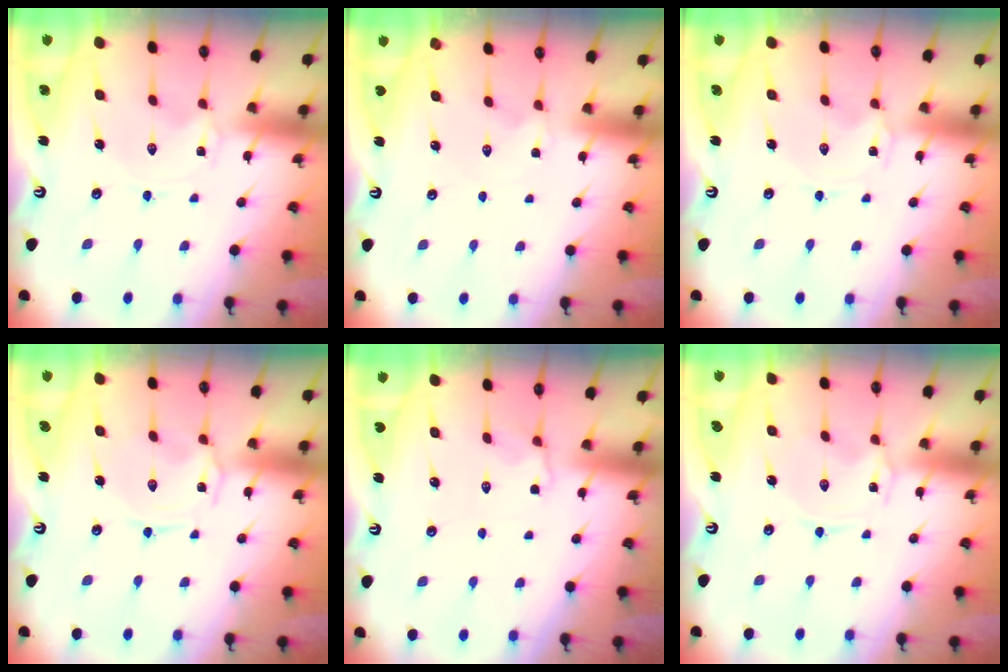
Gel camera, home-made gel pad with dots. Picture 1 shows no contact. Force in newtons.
{"total": 0.6, "press": 0.5, "slide": 0.3}
{"total": 0.0}
{"total": 0.8, "press": 0.7, "slide": 0.4}
{"total": 3.0, "press": 2.5, "slide": 1.6}
{"total": 0.6, "press": 0.6, "slide": 0.2}